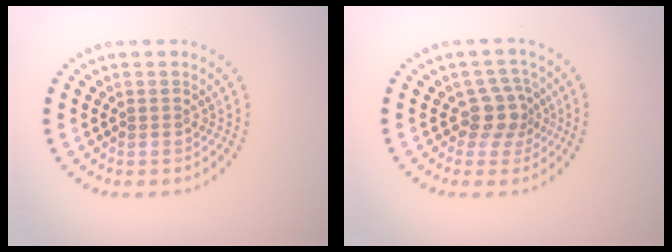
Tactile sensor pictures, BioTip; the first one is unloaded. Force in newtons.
{"total": 2.8, "press": 2.2, "slide": 1.7}